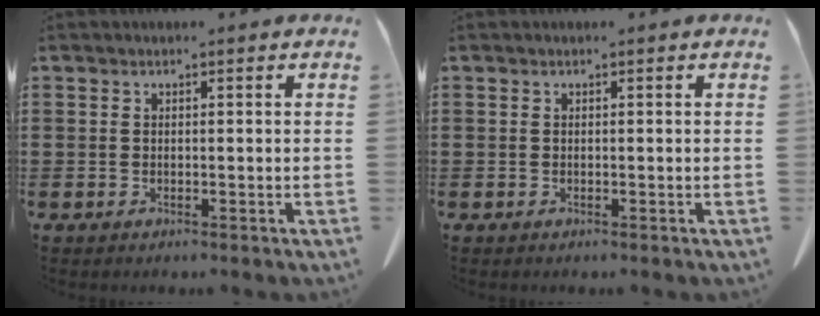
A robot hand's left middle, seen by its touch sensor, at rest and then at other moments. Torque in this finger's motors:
{"motor_torque": [0.00, 0.00, 0.00, 0.00]}